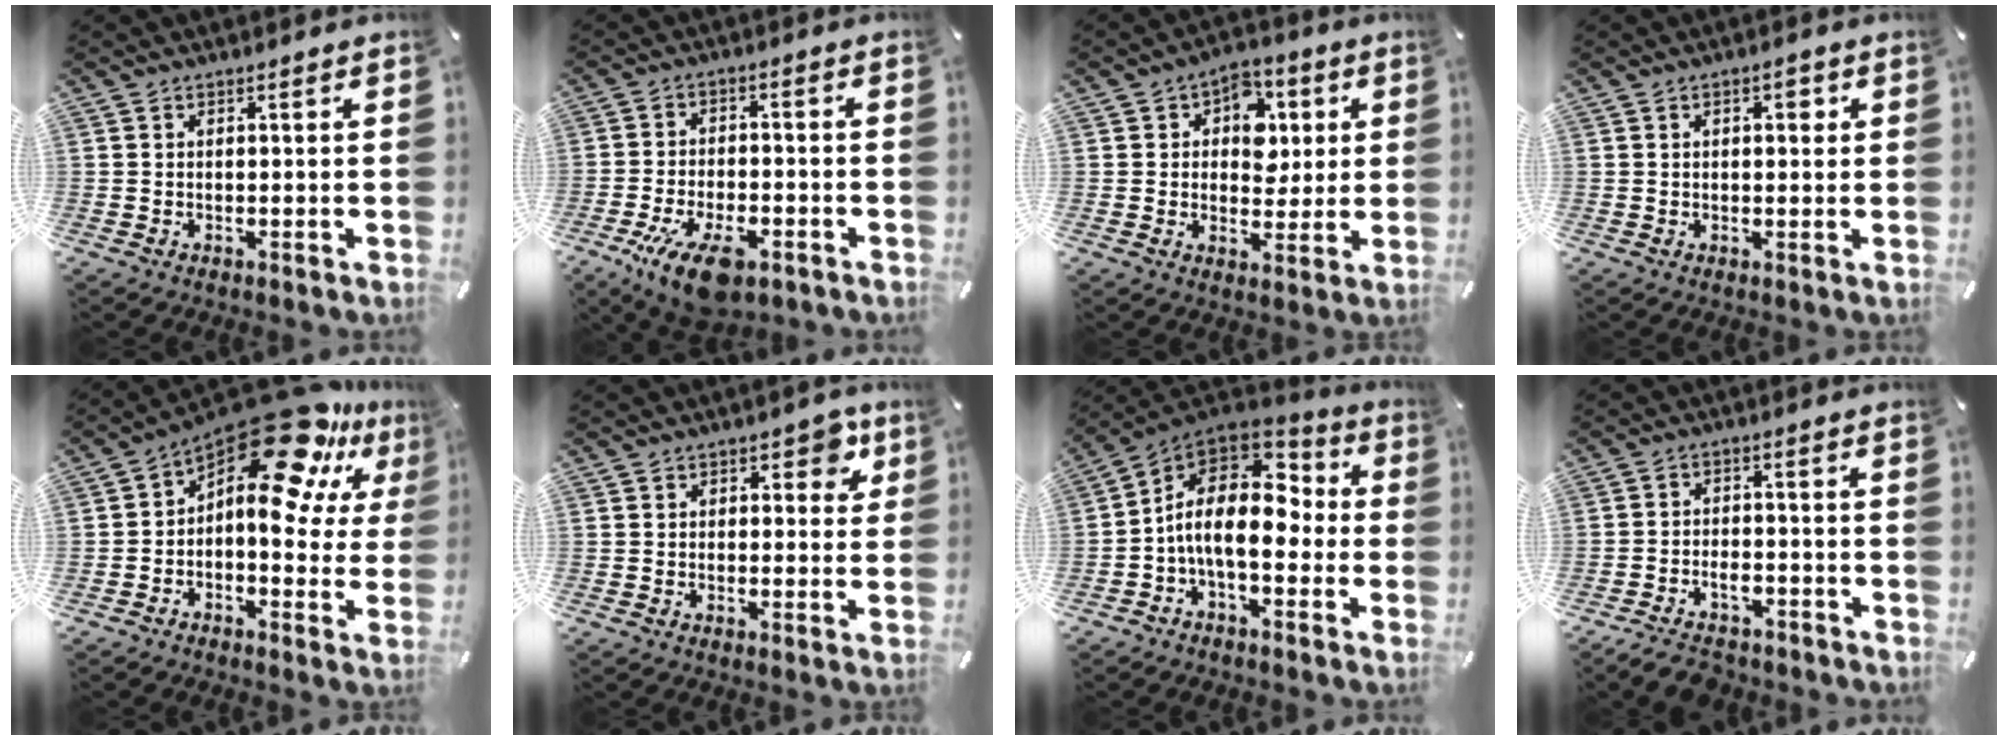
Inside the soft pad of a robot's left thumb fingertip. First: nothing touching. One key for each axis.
{"total": 11.0, "fx": -5.8, "fy": 5.3, "fz": 7.7, "tx": -0.149, "ty": 0.023, "tz": -0.101}
{"total": 8.7, "fx": 1.8, "fy": 7.4, "fz": 4.3, "tx": -0.047, "ty": -0.009, "tz": 0.027}
{"total": 2.5, "fx": 0.6, "fy": 1.4, "fz": 2.0, "tx": -0.026, "ty": 0.003, "tz": 0.004}
{"total": 20.3, "fx": 12.7, "fy": 8.6, "fz": 13.3, "tx": -0.187, "ty": -0.099, "tz": 0.212}
{"total": 5.7, "fx": 2.5, "fy": 3.6, "fz": 3.6, "tx": -0.023, "ty": -0.006, "tz": 0.034}
{"total": 15.2, "fx": -1.2, "fy": 8.5, "fz": 12.6, "tx": -0.230, "ty": 0.000, "tz": -0.020}
{"total": 5.6, "fx": -3.8, "fy": 3.2, "fz": 2.5, "tx": -0.043, "ty": 0.019, "tz": -0.071}